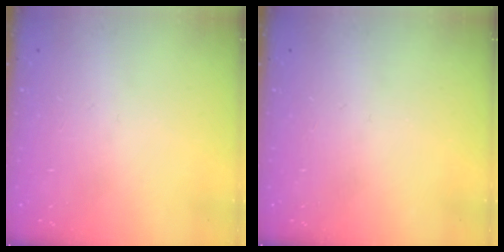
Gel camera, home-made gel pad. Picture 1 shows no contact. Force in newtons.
{"total": 0.0}